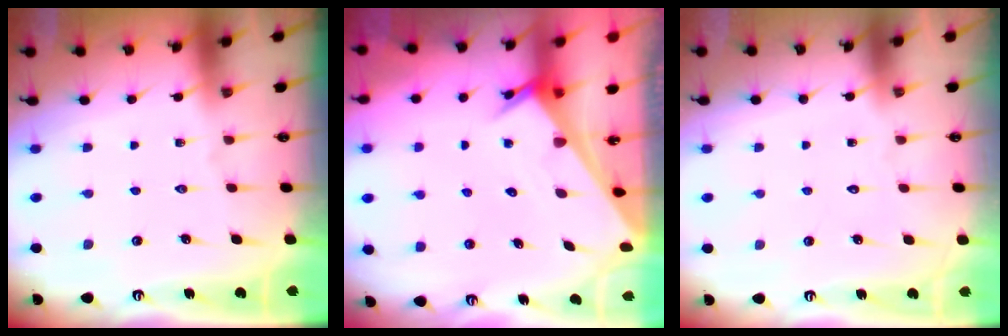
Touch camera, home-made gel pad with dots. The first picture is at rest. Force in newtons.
{"total": 3.0, "press": 3.0, "slide": 0.2}
{"total": 1.6, "press": 1.6, "slide": 0.1}